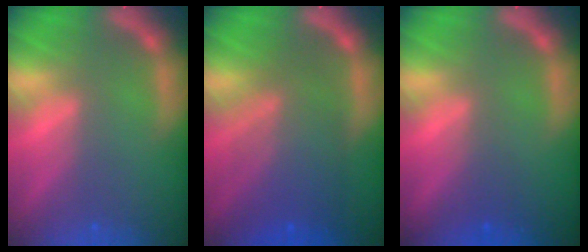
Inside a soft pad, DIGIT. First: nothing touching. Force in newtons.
{"total": 8.0}
{"total": 1.5}